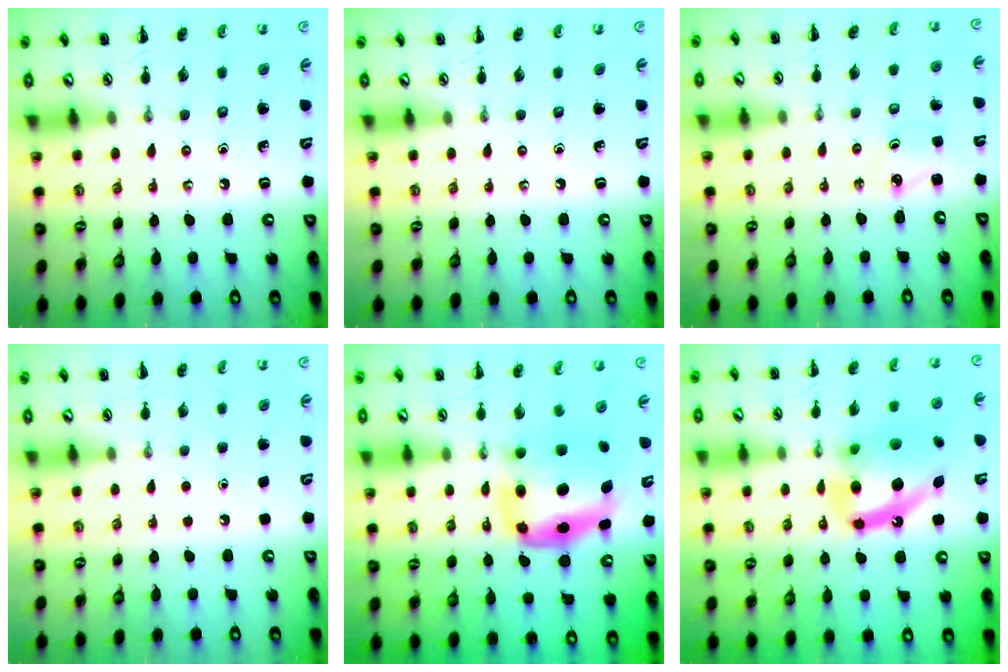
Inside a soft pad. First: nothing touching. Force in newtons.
{"total": 0.0}
{"total": 1.8, "press": 1.7, "slide": 0.5}
{"total": 1.6, "press": 1.6, "slide": 0.1}
{"total": 7.3, "press": 7.1, "slide": 1.9}
{"total": 16.5, "press": 16.0, "slide": 4.0}